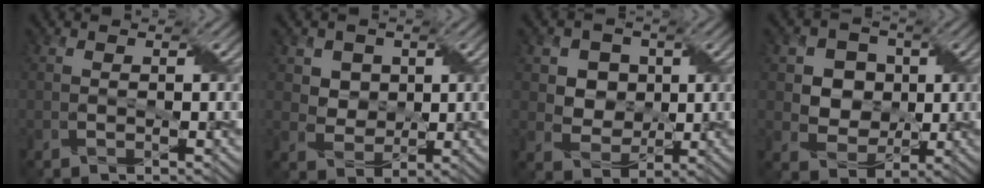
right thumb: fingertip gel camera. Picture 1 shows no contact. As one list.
[{"total": 4.7, "force": [2.1, 3.9, 1.5], "torque": [-0.066, -0.017, 0.056]}, {"total": 6.1, "force": [1.8, 5.3, 2.4], "torque": [-0.081, -0.006, 0.039]}, {"total": 6.9, "force": [1.2, 6.1, 2.9], "torque": [-0.082, 0.004, 0.016]}]